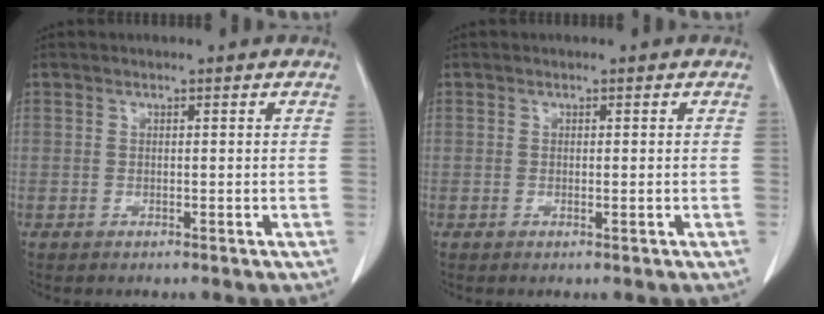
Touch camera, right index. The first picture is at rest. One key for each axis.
{"total": 0.6, "fx": -0.2, "fy": 0.0, "fz": 0.6, "tx": -0.008, "ty": 0.000, "tz": -0.001}